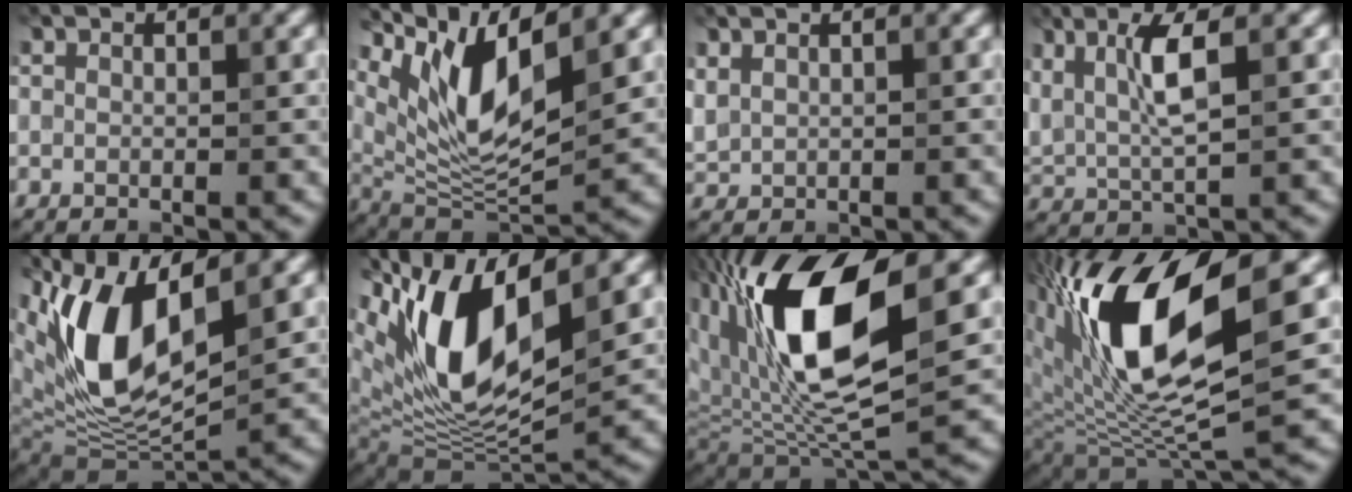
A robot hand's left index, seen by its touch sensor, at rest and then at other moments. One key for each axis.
{"total": 8.6, "fx": 4.1, "fy": 2.6, "fz": 7.0, "tx": -0.139, "ty": -0.011, "tz": 0.081}
{"total": 0.9, "fx": 0.8, "fy": 0.4, "fz": 0.3, "tx": -0.011, "ty": 0.001, "tz": 0.020}
{"total": 4.3, "fx": 1.5, "fy": 1.0, "fz": 4.0, "tx": -0.085, "ty": -0.003, "tz": 0.032}
{"total": 11.2, "fx": 3.6, "fy": 5.0, "fz": 9.4, "tx": -0.194, "ty": -0.005, "tz": 0.067}
{"total": 12.9, "fx": 4.2, "fy": 5.5, "fz": 10.9, "tx": -0.211, "ty": -0.003, "tz": 0.076}
{"total": 13.3, "fx": 2.6, "fy": 5.1, "fz": 12.0, "tx": -0.218, "ty": -0.001, "tz": 0.043}
{"total": 13.1, "fx": 3.5, "fy": 5.1, "fz": 11.6, "tx": -0.218, "ty": -0.008, "tz": 0.063}